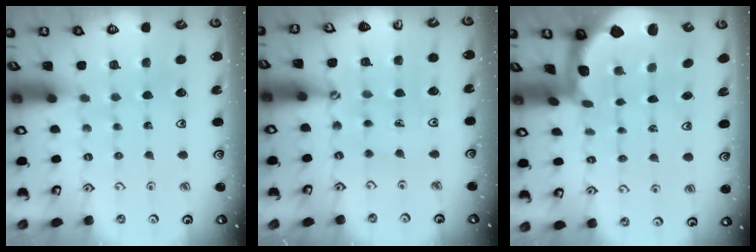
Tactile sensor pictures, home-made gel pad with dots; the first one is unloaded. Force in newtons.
{"total": 2.8, "press": 2.5, "slide": 1.3}
{"total": 1.0, "press": 0.9, "slide": 0.4}